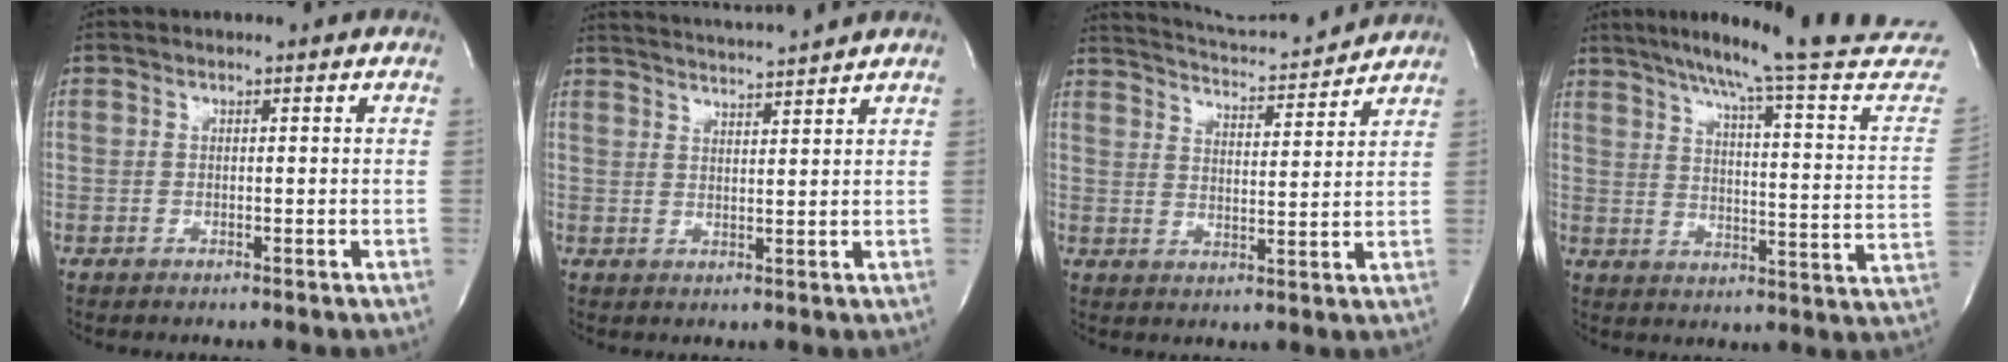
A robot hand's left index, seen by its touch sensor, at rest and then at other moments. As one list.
[{"total": 8.1, "force": [7.6, -1.5, 2.2], "torque": [-0.046, 0.005, 0.115]}, {"total": 12.0, "force": [11.7, -0.1, 2.8], "torque": [-0.056, -0.005, 0.170]}, {"total": 25.5, "force": [23.1, -1.0, 10.7], "torque": [-0.161, -0.094, 0.284]}]